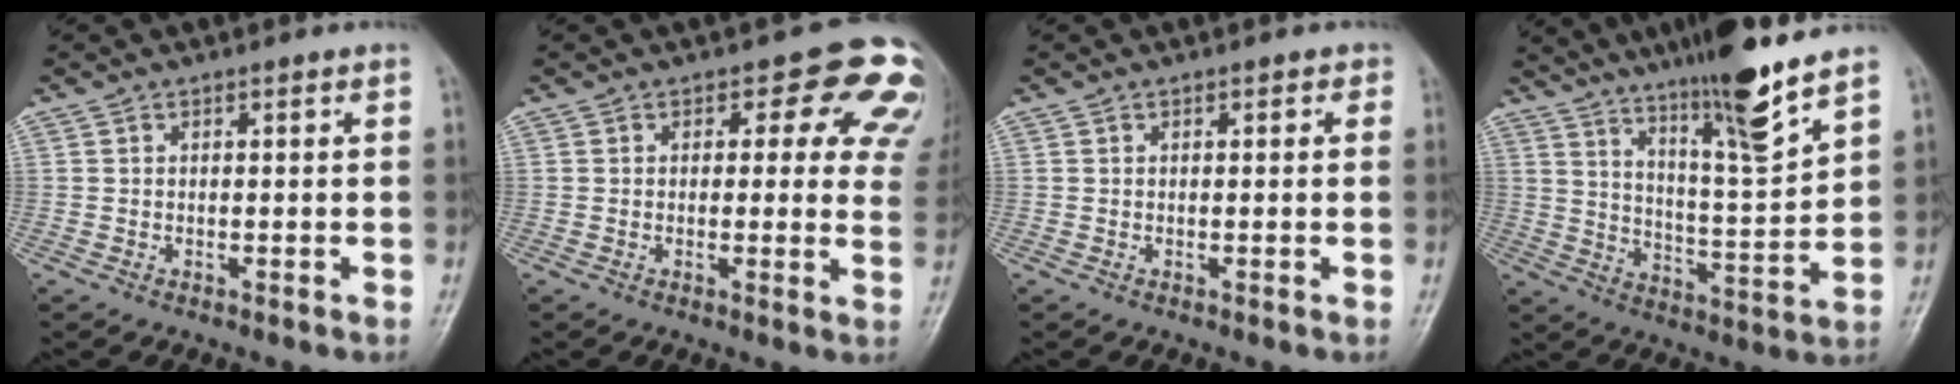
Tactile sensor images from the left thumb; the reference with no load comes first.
{"total": 11.8, "force": [5.7, 6.5, 8.0], "torque": [-0.033, -0.020, 0.042]}
{"total": 1.0, "force": [0.4, 0.6, 0.7], "torque": [-0.001, 0.001, 0.000]}
{"total": 14.9, "force": [10.9, 0.8, 10.1], "torque": [-0.158, -0.069, 0.185]}